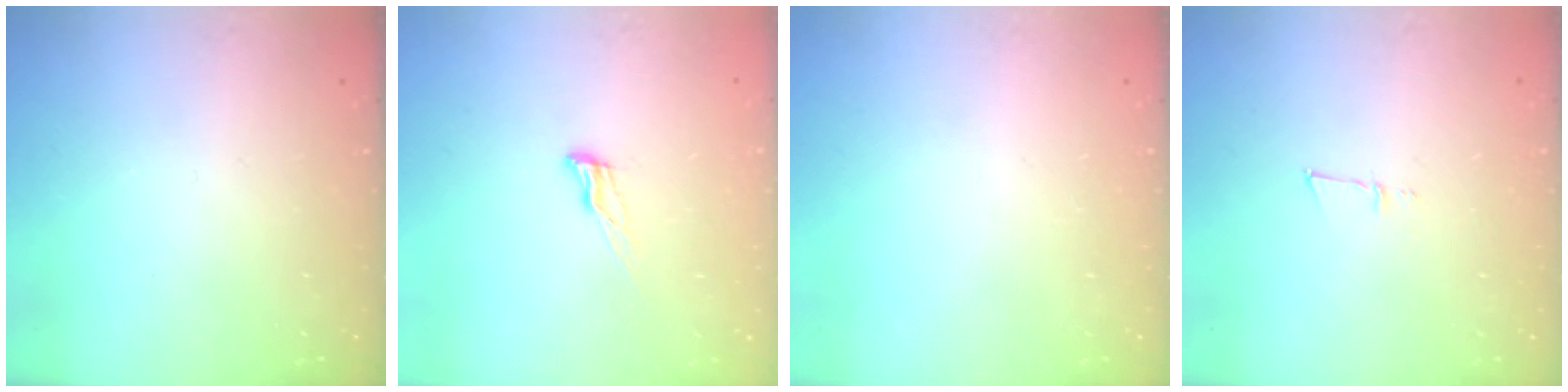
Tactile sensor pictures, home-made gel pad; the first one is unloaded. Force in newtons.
{"total": 6.9, "press": 6.9, "slide": 0.9}
{"total": 0.0}
{"total": 4.2, "press": 4.0, "slide": 1.1}